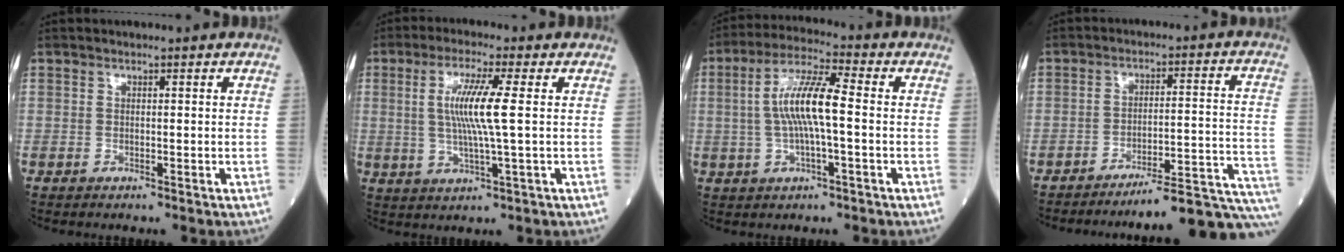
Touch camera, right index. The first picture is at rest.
{"total": 7.9, "force": [1.2, -0.4, 7.8], "torque": [-0.162, -0.001, 0.024]}
{"total": 9.3, "force": [0.1, 1.2, 9.2], "torque": [-0.183, 0.014, -0.002]}
{"total": 18.7, "force": [-17.4, -1.9, 6.6], "torque": [-0.016, 0.013, -0.225]}